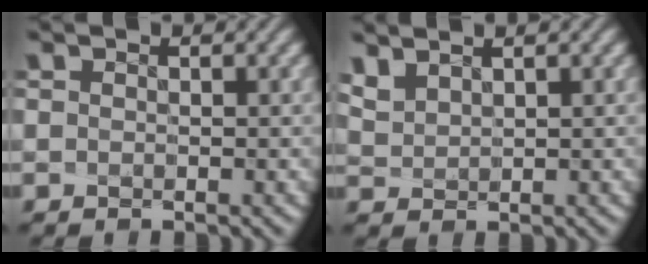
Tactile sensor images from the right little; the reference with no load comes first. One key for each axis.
{"total": 2.9, "fx": 2.0, "fy": 1.4, "fz": 1.5, "tx": -0.064, "ty": 0.011, "tz": 0.051}